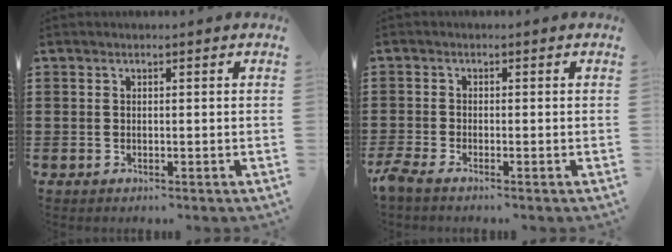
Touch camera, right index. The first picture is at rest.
{"total": 1.8, "force": [-1.5, 0.0, 0.9], "torque": [-0.031, -0.007, -0.035]}